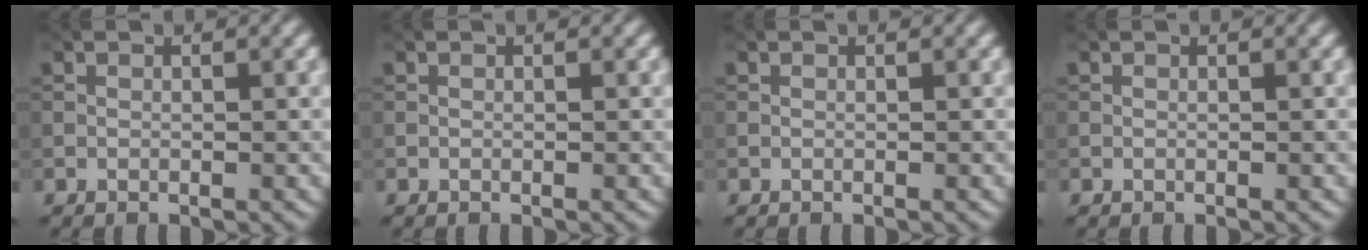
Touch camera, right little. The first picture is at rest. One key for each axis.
{"total": 0.0}
{"total": 0.0}
{"total": 0.0}